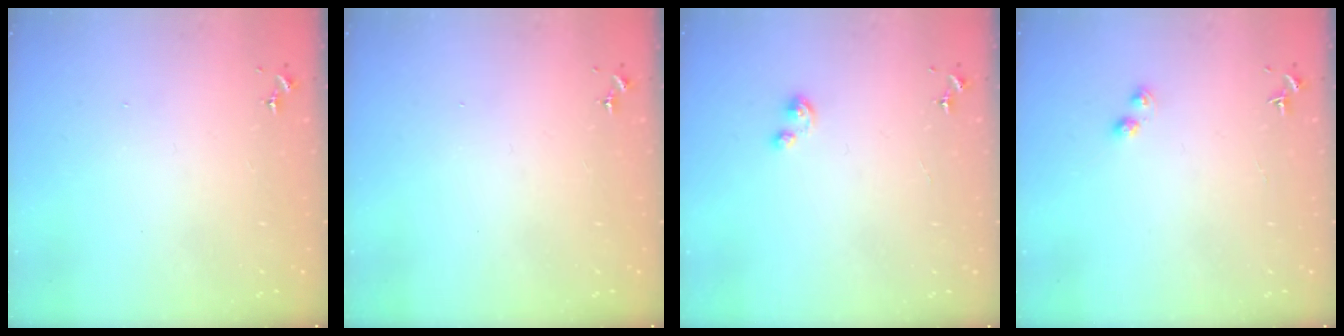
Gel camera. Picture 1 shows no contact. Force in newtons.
{"total": 0.0}
{"total": 3.2, "press": 3.2, "slide": 0.4}
{"total": 2.3, "press": 2.2, "slide": 0.3}